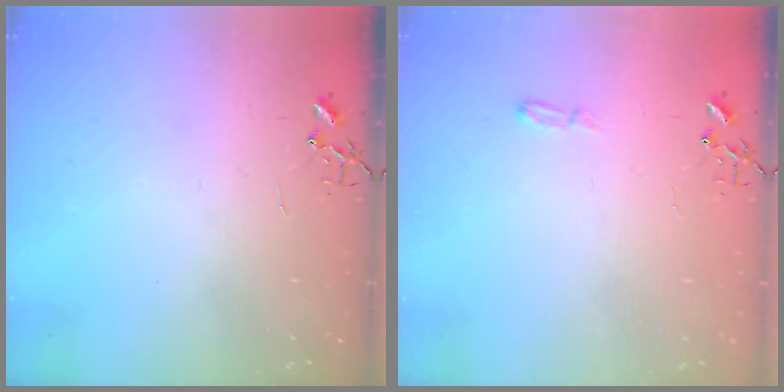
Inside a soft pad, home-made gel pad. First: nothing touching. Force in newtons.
{"total": 4.0, "press": 3.9, "slide": 0.5}